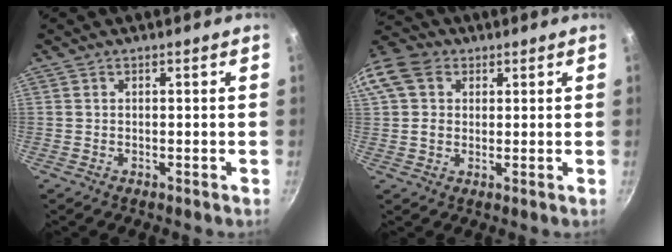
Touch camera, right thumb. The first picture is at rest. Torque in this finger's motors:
{"motor_torque": [0.02, 0.52, 0.41, -0.25, 0.27]}